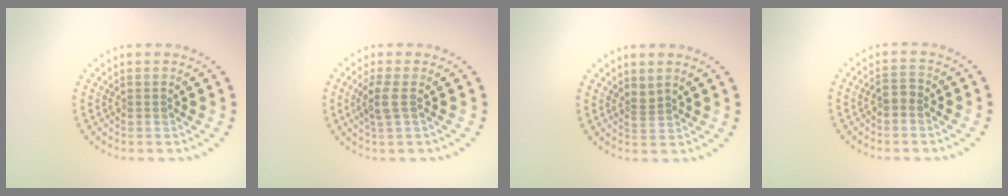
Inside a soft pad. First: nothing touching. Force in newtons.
{"total": 2.1, "press": 1.9, "slide": 1.0}
{"total": 0.8, "press": 0.4, "slide": 0.6}
{"total": 1.3, "press": 1.3, "slide": 0.2}